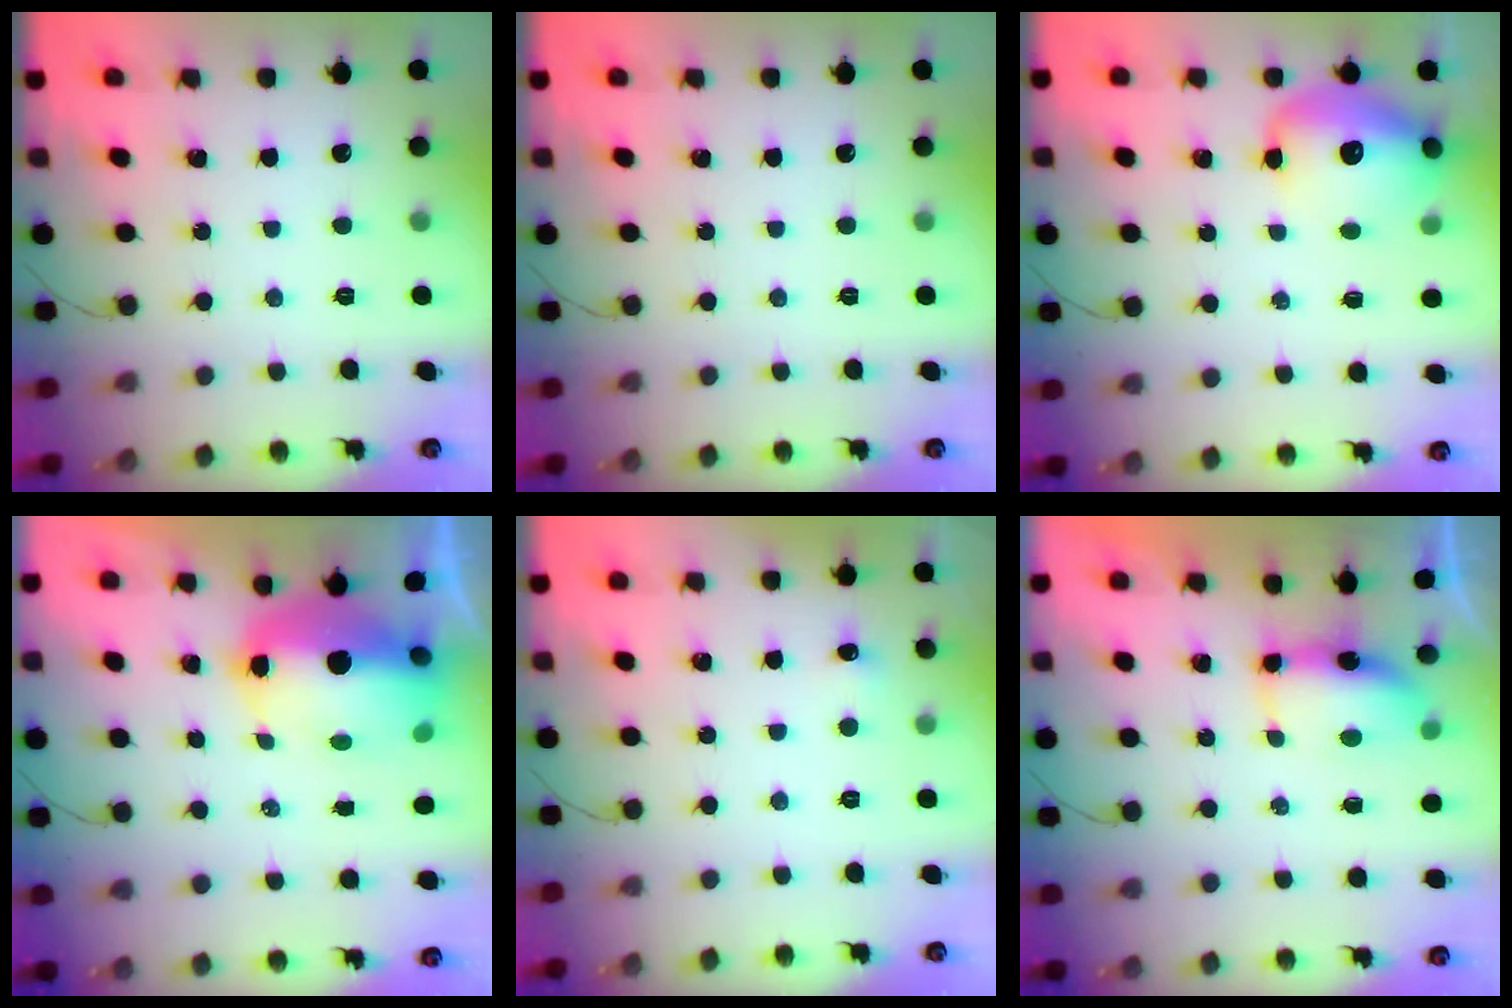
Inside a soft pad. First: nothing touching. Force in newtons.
{"total": 0.0}
{"total": 13.8, "press": 13.3, "slide": 3.8}
{"total": 14.3, "press": 14.1, "slide": 2.3}
{"total": 3.7, "press": 3.5, "slide": 1.0}
{"total": 7.5, "press": 6.8, "slide": 3.2}